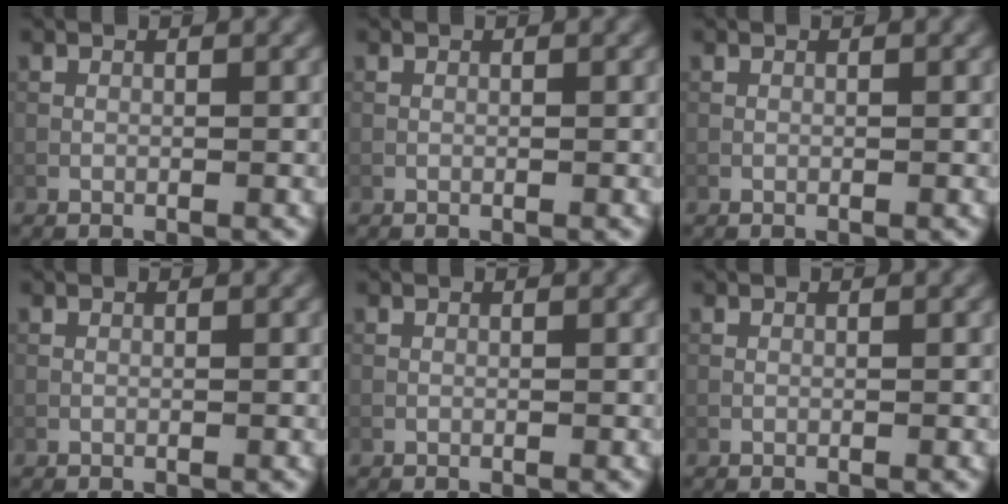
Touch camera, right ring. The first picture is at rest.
{"total": 0.0}
{"total": 0.0}
{"total": 0.0}
{"total": 0.0}
{"total": 0.0}